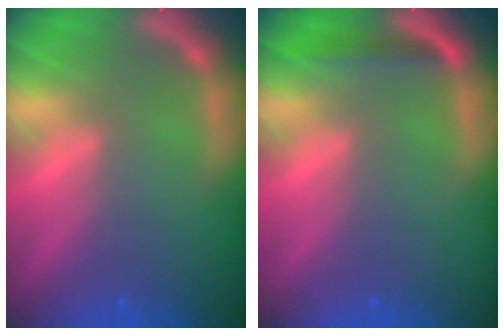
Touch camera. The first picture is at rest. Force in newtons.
{"total": 1.9}